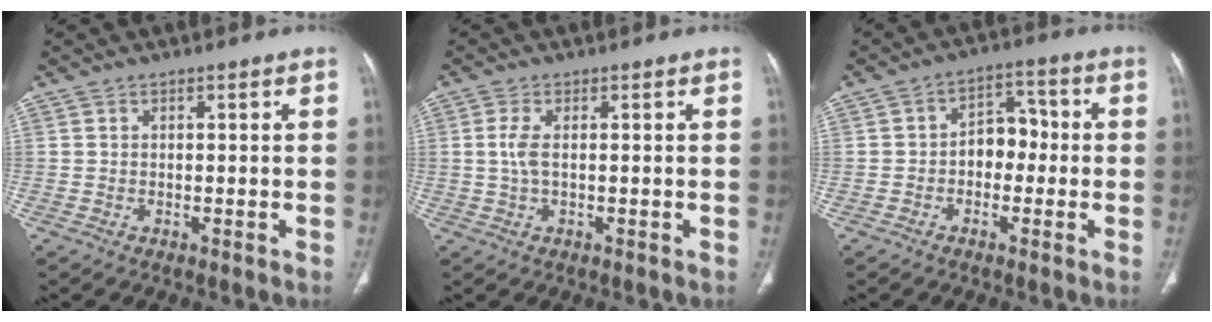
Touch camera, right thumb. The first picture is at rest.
{"total": 2.9, "force": [0.1, 1.1, 2.6], "torque": [-0.073, 0.000, 0.003]}
{"total": 6.4, "force": [-1.0, 4.7, 4.2], "torque": [-0.031, 0.029, -0.027]}